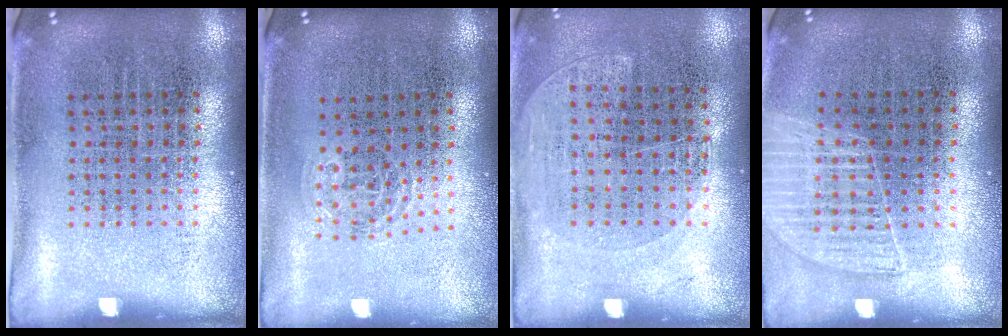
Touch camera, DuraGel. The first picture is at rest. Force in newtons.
{"total": 0.8, "press": 0.6, "slide": 0.6}
{"total": 1.3, "press": 1.0, "slide": 0.7}
{"total": 1.2, "press": 1.2, "slide": 0.2}